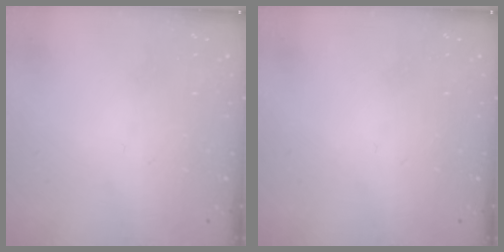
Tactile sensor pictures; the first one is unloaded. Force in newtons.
{"total": 0.0}